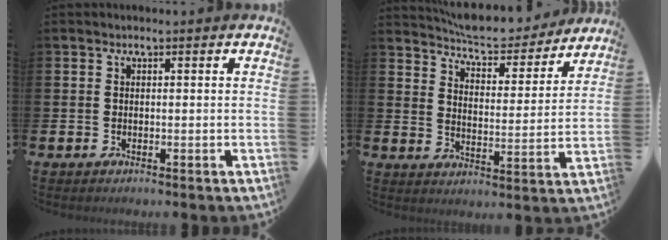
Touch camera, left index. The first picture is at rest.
{"total": 7.5, "force": [7.2, 1.1, 1.6], "torque": [-0.061, -0.051, 0.127]}